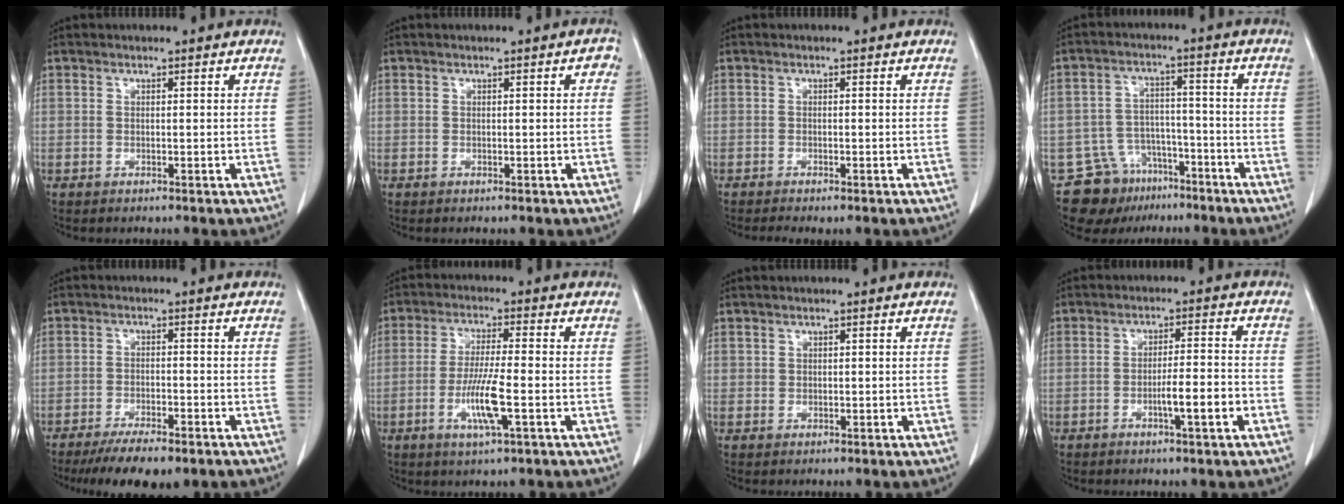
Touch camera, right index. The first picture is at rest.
{"total": 1.1, "force": [0.2, 0.3, 1.0], "torque": [-0.010, 0.005, 0.002]}
{"total": 2.5, "force": [-2.1, 0.3, 1.4], "torque": [-0.015, -0.006, -0.026]}
{"total": 9.2, "force": [-6.7, 6.2, 1.5], "torque": [-0.025, 0.031, -0.100]}
{"total": 8.9, "force": [-6.8, 1.9, 5.5], "torque": [-0.081, -0.014, -0.101]}
{"total": 7.5, "force": [-2.3, 0.2, 7.1], "torque": [-0.139, -0.009, -0.043]}
{"total": 0.5, "force": [0.3, 0.4, 0.0], "torque": [0.007, 0.003, 0.005]}
{"total": 5.1, "force": [-2.1, 0.1, 4.7], "torque": [-0.071, 0.000, -0.032]}